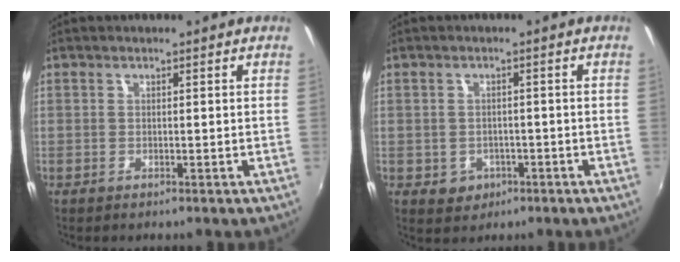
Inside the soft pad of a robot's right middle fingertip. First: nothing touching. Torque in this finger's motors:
{"motor_torque": [0.56, -0.44, 0.05, 0.00]}